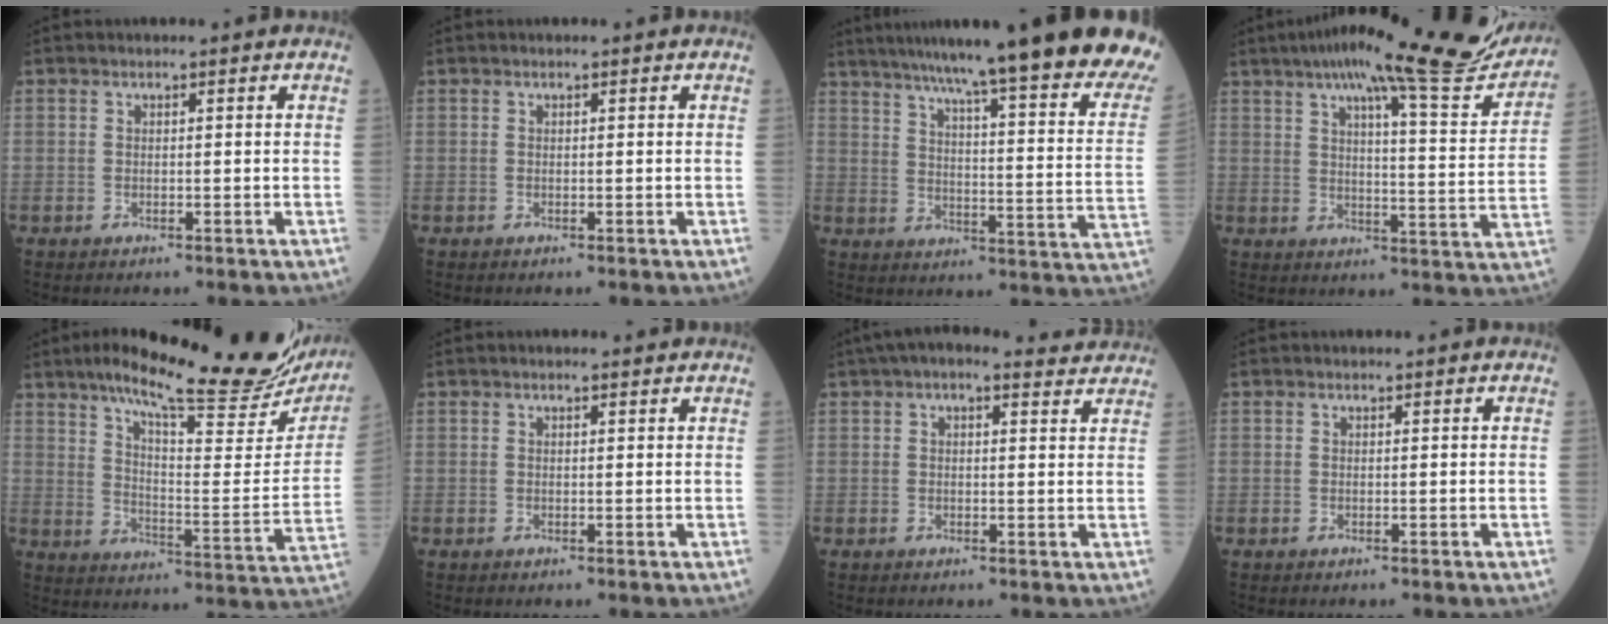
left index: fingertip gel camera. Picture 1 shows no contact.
{"total": 0.0}
{"total": 30.5, "force": [25.3, 0.3, 17.0], "torque": [-0.207, -0.073, 0.324]}
{"total": 22.1, "force": [18.7, 1.7, 11.6], "torque": [-0.169, -0.029, 0.235]}
{"total": 26.1, "force": [21.3, 3.9, 14.5], "torque": [-0.224, -0.043, 0.283]}
{"total": 0.5, "force": [0.4, 0.1, 0.3], "torque": [-0.012, 0.001, 0.005]}
{"total": 7.6, "force": [6.3, 2.1, 3.7], "torque": [-0.056, 0.028, 0.075]}
{"total": 0.0}